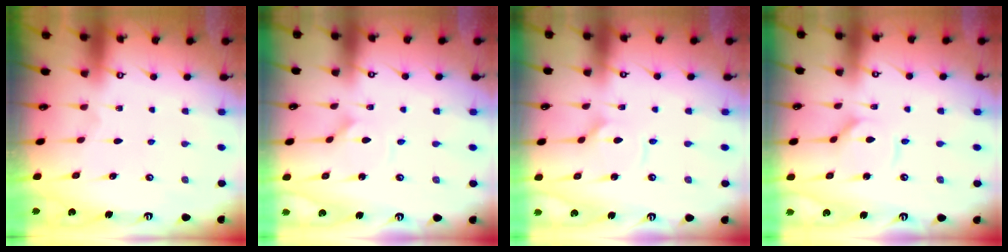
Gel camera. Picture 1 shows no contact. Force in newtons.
{"total": 0.9, "press": 0.9, "slide": 0.0}
{"total": 3.7, "press": 3.6, "slide": 0.5}
{"total": 3.2, "press": 3.2, "slide": 0.4}